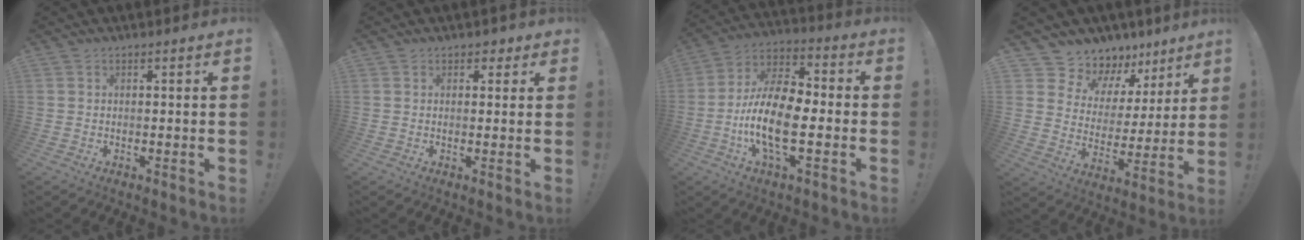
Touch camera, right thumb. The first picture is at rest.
{"total": 2.6, "force": [1.2, 2.1, 1.0], "torque": [0.004, -0.005, 0.019]}
{"total": 18.3, "force": [-4.3, 8.7, 15.5], "torque": [-0.303, 0.017, -0.071]}
{"total": 9.6, "force": [8.1, 5.0, 0.4], "torque": [-0.019, -0.080, 0.155]}